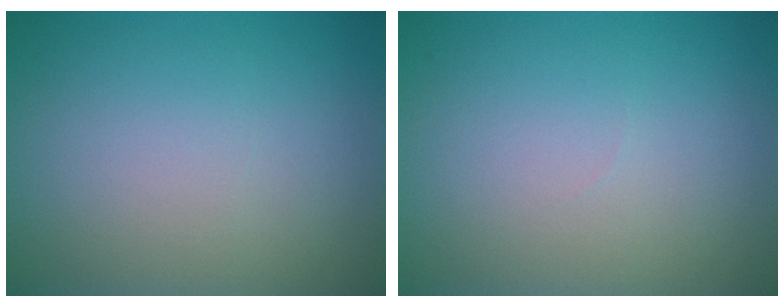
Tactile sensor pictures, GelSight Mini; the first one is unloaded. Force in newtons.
{"total": 0.0}